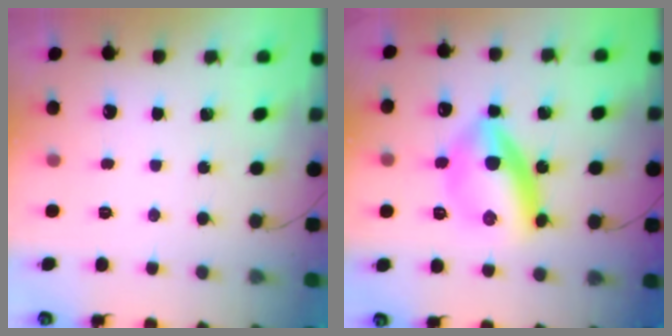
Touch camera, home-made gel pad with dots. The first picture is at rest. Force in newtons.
{"total": 12.8, "press": 12.8, "slide": 0.3}